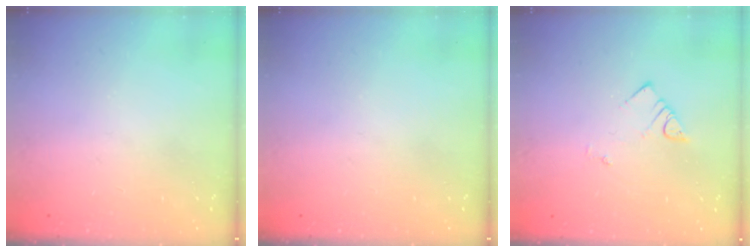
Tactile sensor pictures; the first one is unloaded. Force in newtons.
{"total": 0.0}
{"total": 2.8, "press": 2.8, "slide": 0.2}